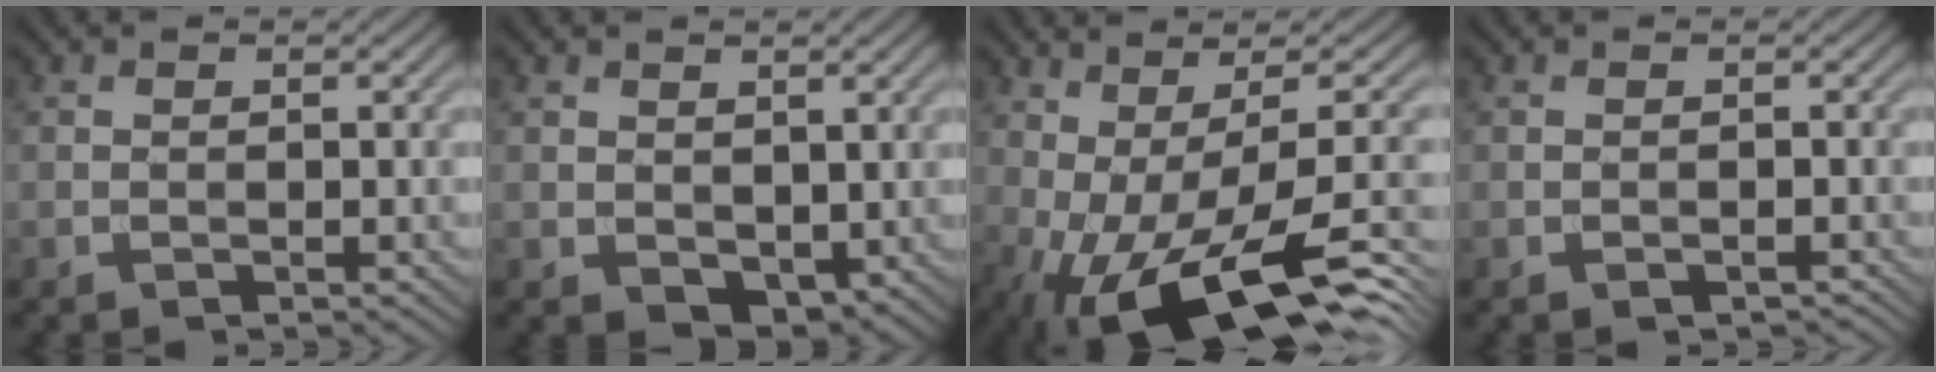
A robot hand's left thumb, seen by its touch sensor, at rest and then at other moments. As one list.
[{"total": 2.9, "force": [0.7, 2.0, 2.0], "torque": [-0.040, -0.010, 0.018]}, {"total": 15.2, "force": [-5.1, 5.3, 13.4], "torque": [-0.225, -0.013, -0.068]}, {"total": 0.8, "force": [-0.5, 0.3, 0.5], "torque": [-0.006, -0.001, -0.007]}]